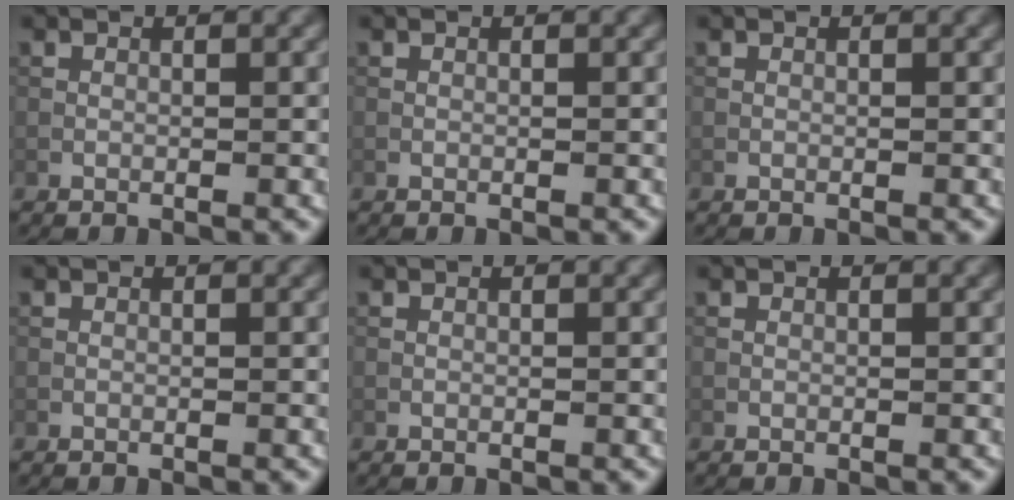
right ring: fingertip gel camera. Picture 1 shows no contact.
{"total": 0.0}
{"total": 0.0}
{"total": 0.0}
{"total": 0.0}
{"total": 0.0}